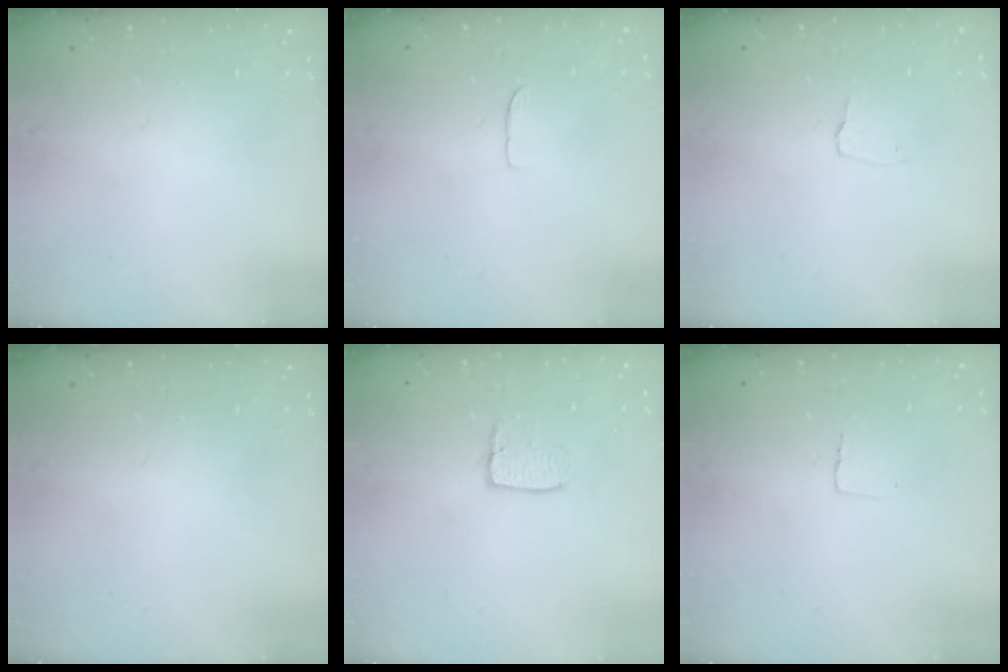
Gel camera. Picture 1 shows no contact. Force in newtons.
{"total": 3.1, "press": 3.1, "slide": 0.2}
{"total": 2.7, "press": 2.7, "slide": 0.3}
{"total": 0.0}
{"total": 5.5, "press": 5.5, "slide": 0.3}
{"total": 2.7, "press": 2.7, "slide": 0.1}